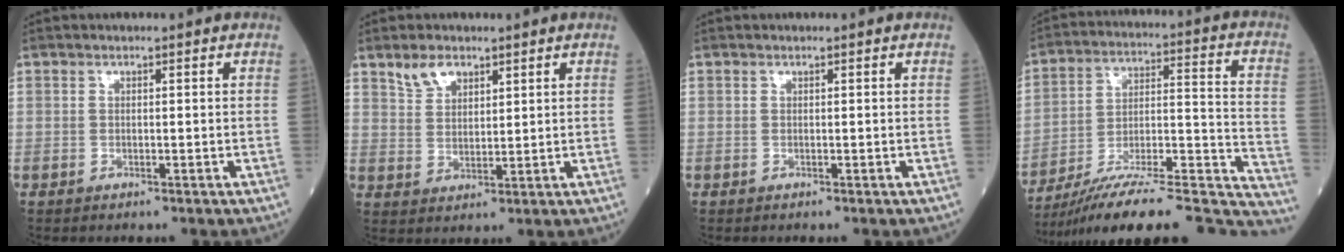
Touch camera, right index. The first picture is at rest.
{"total": 4.2, "force": [3.1, 2.2, 1.9], "torque": [-0.042, 0.006, 0.068]}
{"total": 0.0}
{"total": 26.6, "force": [-24.3, 2.2, 10.7], "torque": [-0.093, 0.013, -0.355]}